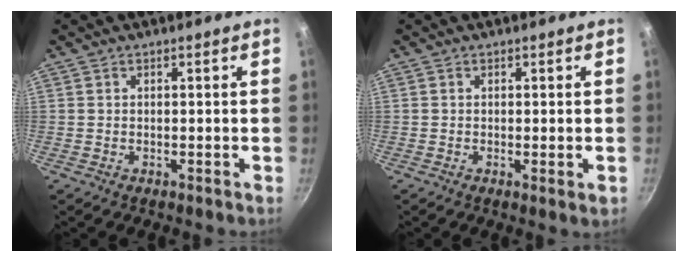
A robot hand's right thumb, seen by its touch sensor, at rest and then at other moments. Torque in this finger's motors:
{"motor_torque": [-0.98, 0.19, -0.44, -0.26, -0.15]}